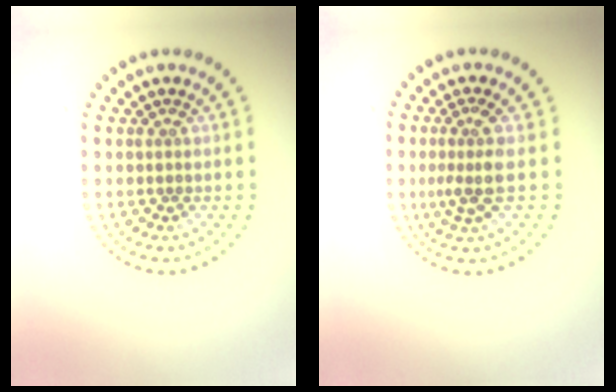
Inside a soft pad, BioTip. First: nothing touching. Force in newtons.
{"total": 2.7, "press": 2.0, "slide": 1.9}